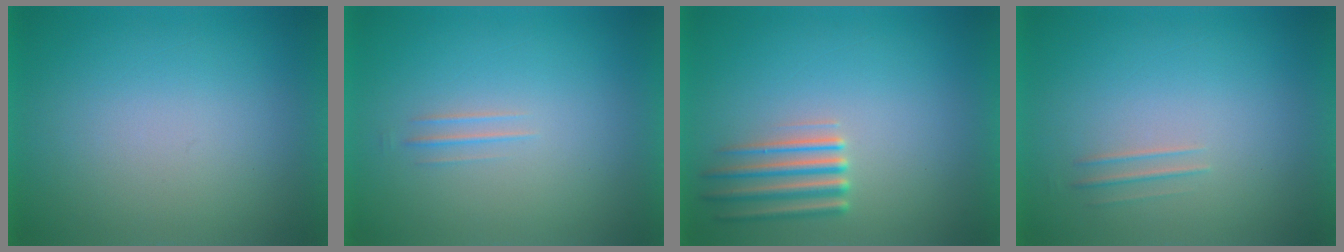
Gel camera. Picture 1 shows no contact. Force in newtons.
{"total": 1.4}
{"total": 2.3}
{"total": 1.5}